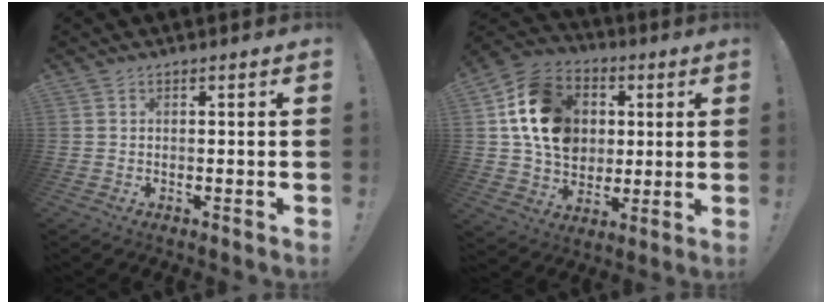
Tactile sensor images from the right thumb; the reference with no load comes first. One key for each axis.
{"total": 18.2, "fx": 3.7, "fy": 14.9, "fz": 9.9, "tx": -0.161, "ty": 0.001, "tz": 0.084}